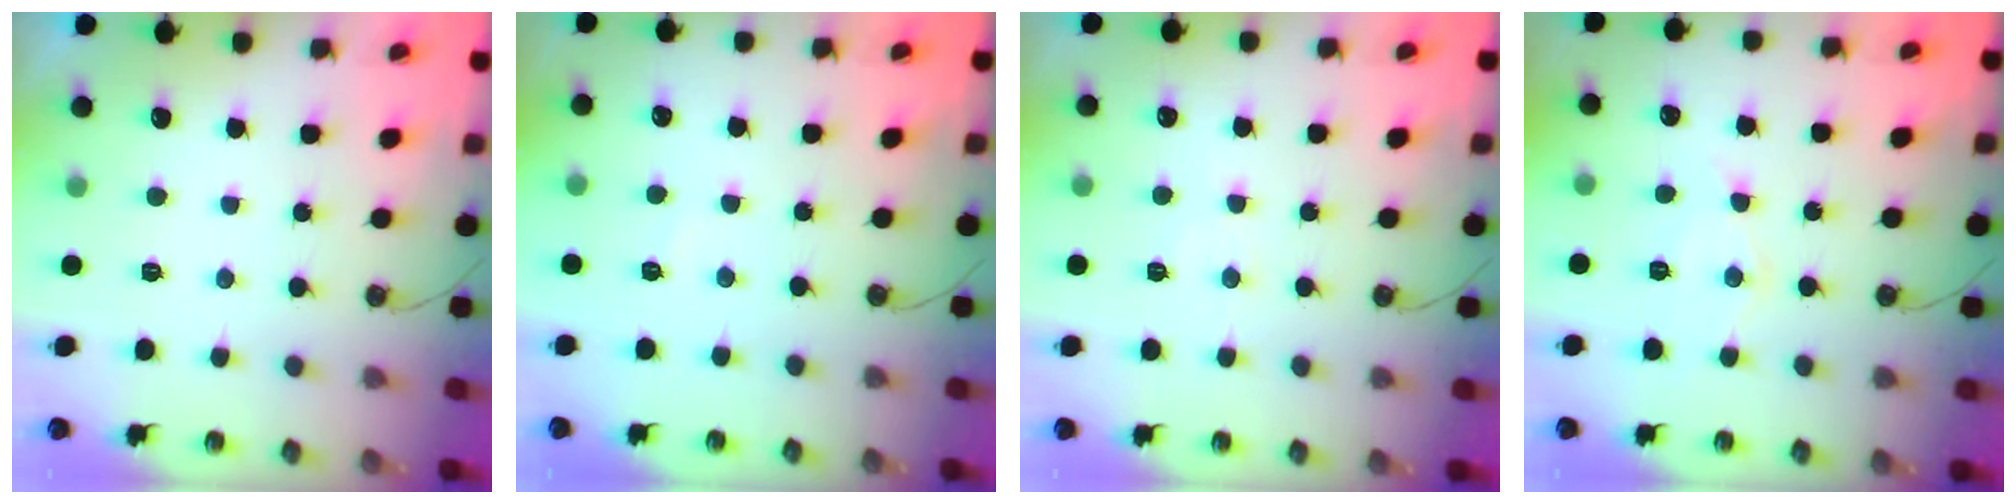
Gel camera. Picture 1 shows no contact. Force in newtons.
{"total": 2.7, "press": 2.7, "slide": 0.4}
{"total": 3.2, "press": 3.2, "slide": 0.5}
{"total": 8.2, "press": 8.1, "slide": 0.6}